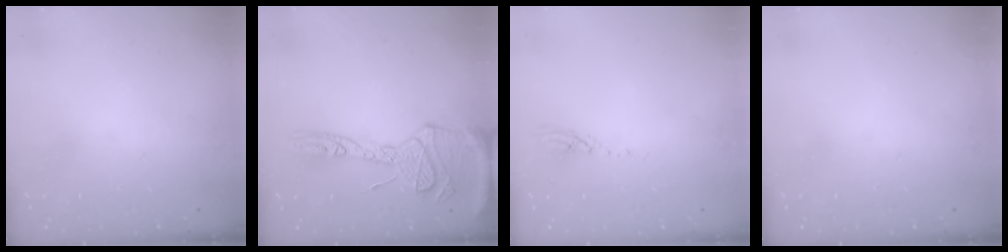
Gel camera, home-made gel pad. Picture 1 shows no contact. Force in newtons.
{"total": 17.8, "press": 17.7, "slide": 1.7}
{"total": 3.0, "press": 3.0, "slide": 0.1}
{"total": 0.0}